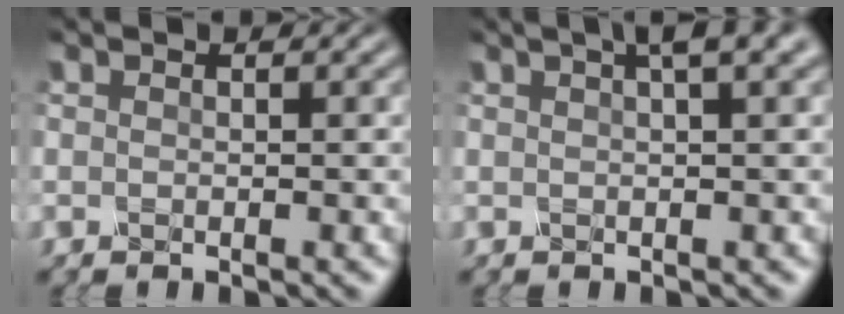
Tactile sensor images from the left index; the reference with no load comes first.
{"total": 3.5, "force": [1.9, 0.6, 2.9], "torque": [-0.036, 0.012, 0.025]}